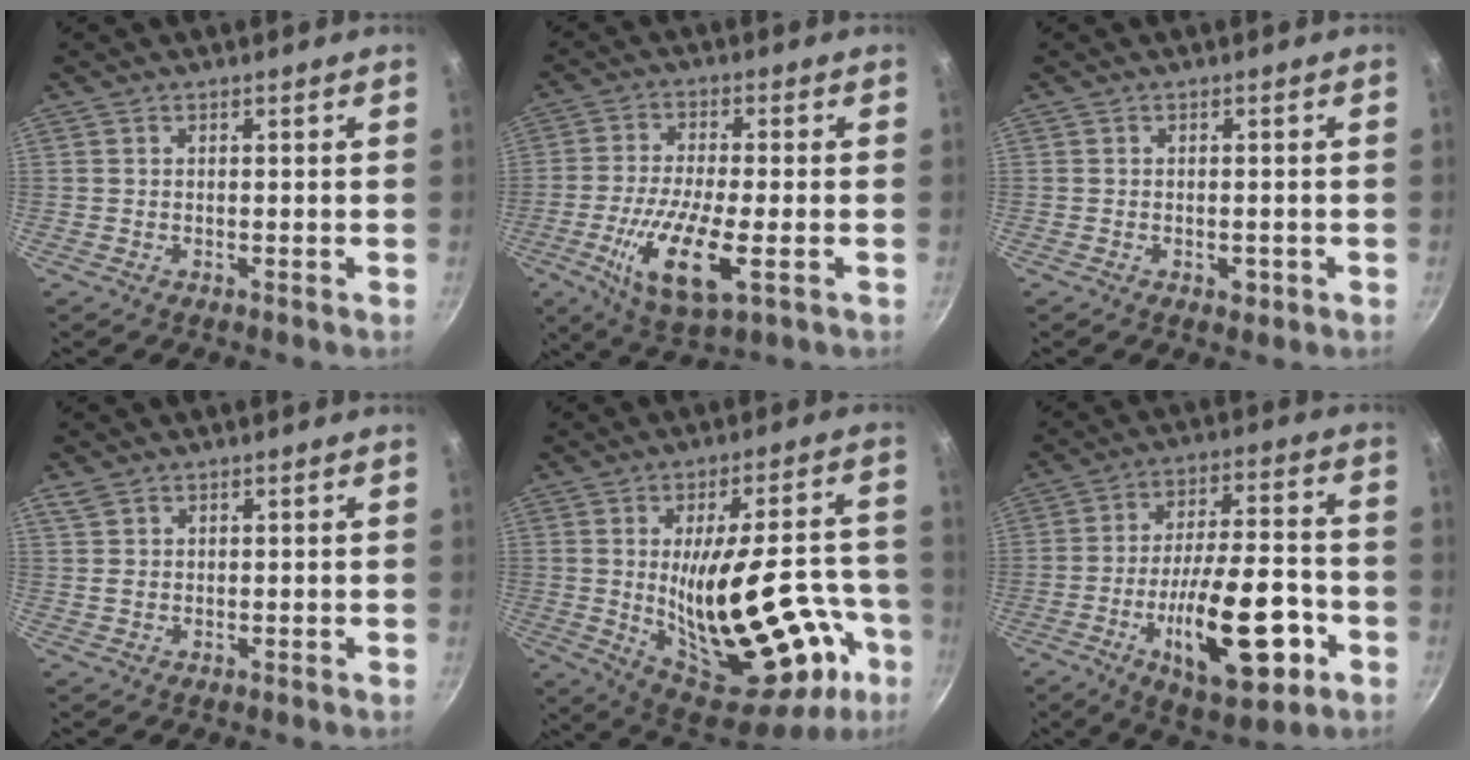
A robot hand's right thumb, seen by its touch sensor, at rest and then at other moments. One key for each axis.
{"total": 13.5, "fx": -3.8, "fy": 4.4, "fz": 12.2, "tx": -0.238, "ty": -0.004, "tz": -0.072}
{"total": 2.0, "fx": -0.8, "fy": 1.2, "fz": 1.4, "tx": -0.016, "ty": 0.003, "tz": -0.008}
{"total": 2.3, "fx": 1.3, "fy": 1.6, "fz": 1.0, "tx": -0.017, "ty": 0.000, "tz": 0.027}
{"total": 29.7, "fx": -6.8, "fy": 13.3, "fz": 25.6, "tx": -0.330, "ty": 0.011, "tz": -0.066}
{"total": 21.3, "fx": -7.2, "fy": 8.5, "fz": 18.1, "tx": -0.262, "ty": 0.035, "tz": -0.103}